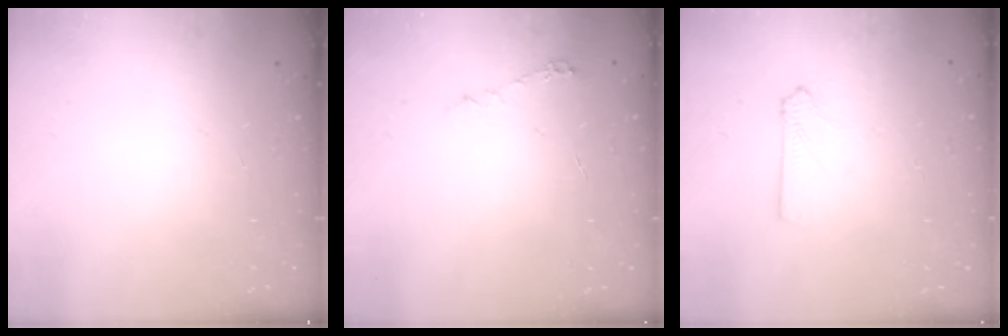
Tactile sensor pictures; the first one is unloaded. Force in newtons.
{"total": 3.8, "press": 3.8, "slide": 0.5}
{"total": 2.4, "press": 2.4, "slide": 0.3}